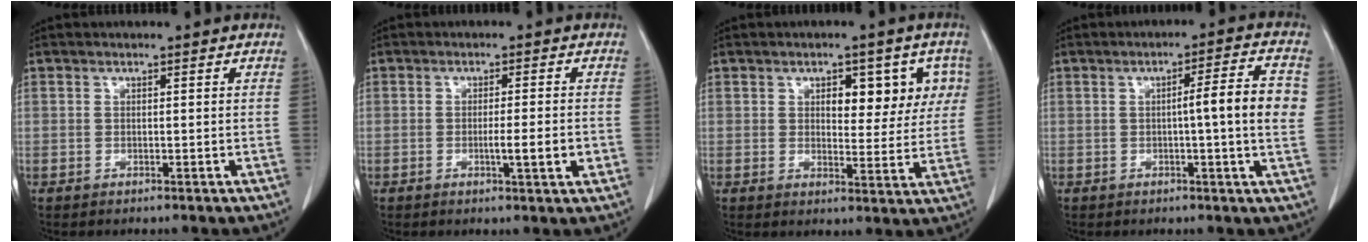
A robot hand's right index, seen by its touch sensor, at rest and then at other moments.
{"total": 4.3, "force": [-1.1, 0.1, 4.1], "torque": [-0.063, -0.005, -0.015]}
{"total": 8.0, "force": [2.8, 4.0, 6.3], "torque": [-0.064, 0.016, 0.035]}
{"total": 8.4, "force": [0.3, -0.3, 8.4], "torque": [-0.115, 0.009, -0.001]}